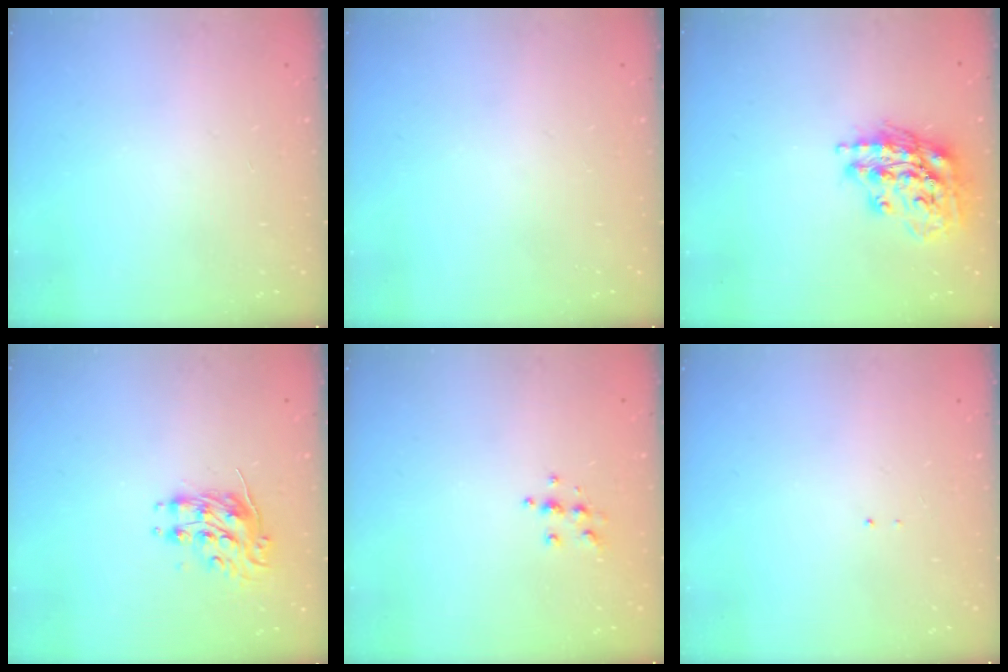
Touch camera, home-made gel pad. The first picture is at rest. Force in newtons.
{"total": 0.0}
{"total": 17.6, "press": 17.5, "slide": 1.7}
{"total": 8.7, "press": 8.7, "slide": 0.3}
{"total": 5.6, "press": 5.5, "slide": 1.3}
{"total": 0.6, "press": 0.6, "slide": 0.1}